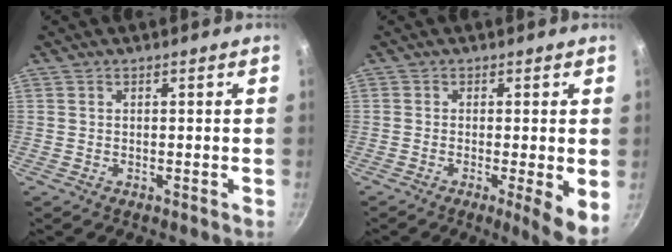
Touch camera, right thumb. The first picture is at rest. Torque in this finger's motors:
{"motor_torque": [-0.07, 0.34, -0.15, 0.06, 0.08]}